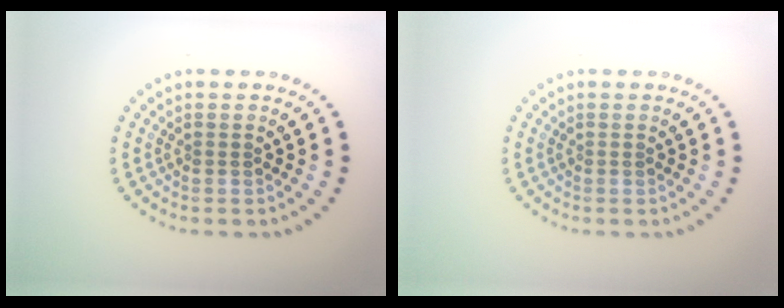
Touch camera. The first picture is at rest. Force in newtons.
{"total": 0.0}